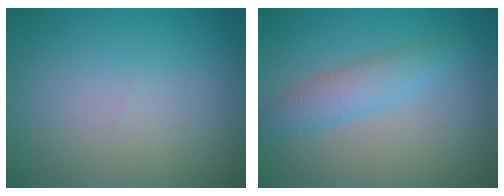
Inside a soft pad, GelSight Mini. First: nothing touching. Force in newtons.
{"total": 2.9, "press": 2.9, "slide": 0.1}